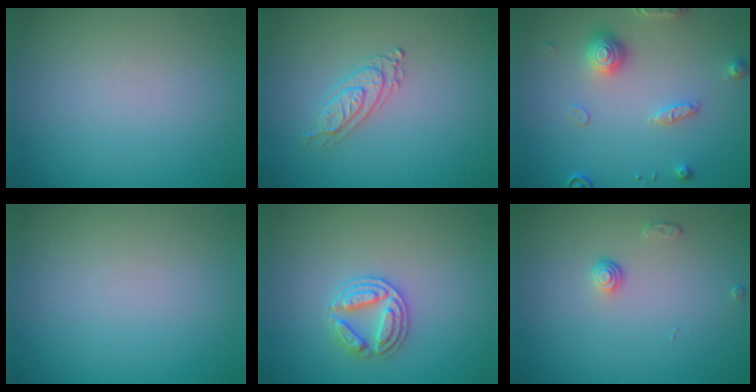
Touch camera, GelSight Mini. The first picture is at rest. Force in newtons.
{"total": 2.3, "press": 2.1, "slide": 0.9}
{"total": 3.2, "press": 3.0, "slide": 0.9}
{"total": 0.0}
{"total": 2.7, "press": 2.6, "slide": 0.7}
{"total": 1.1, "press": 0.8, "slide": 0.8}